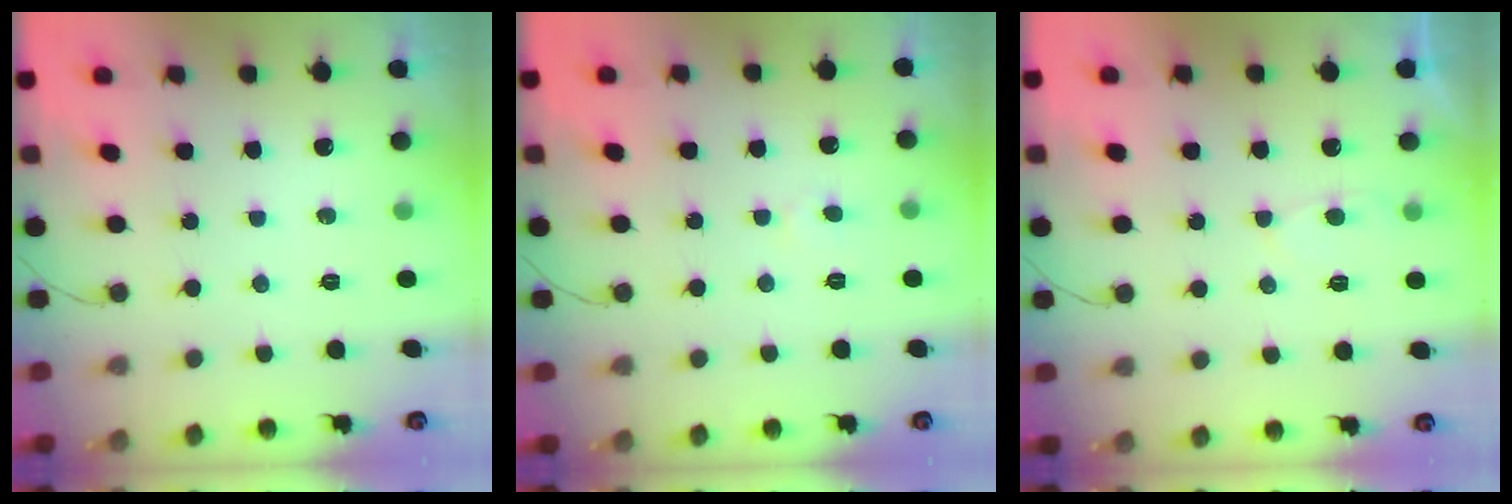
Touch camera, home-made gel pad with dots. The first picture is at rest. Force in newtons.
{"total": 1.8, "press": 1.7, "slide": 0.2}
{"total": 3.0, "press": 2.9, "slide": 0.5}